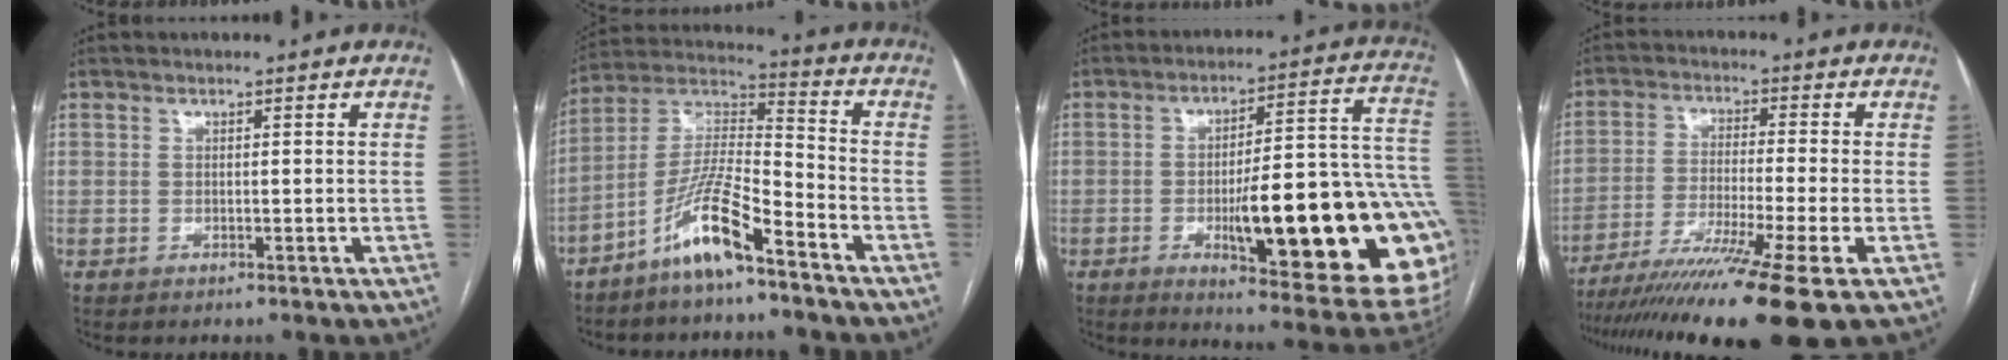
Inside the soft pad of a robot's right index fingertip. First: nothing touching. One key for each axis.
{"total": 11.6, "fx": -7.5, "fy": 1.4, "fz": 8.7, "tx": -0.180, "ty": 0.003, "tz": -0.149}
{"total": 28.2, "fx": -5.8, "fy": 4.7, "fz": 27.2, "tx": -0.275, "ty": 0.003, "tz": -0.075}
{"total": 15.9, "fx": -11.4, "fy": -2.3, "fz": 10.8, "tx": -0.174, "ty": -0.043, "tz": -0.189}